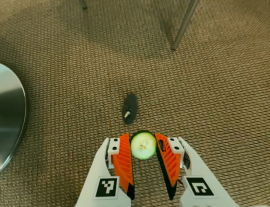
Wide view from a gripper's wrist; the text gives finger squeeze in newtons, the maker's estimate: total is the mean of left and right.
{"total": 8.4, "left": 8.4, "right": 8.5}